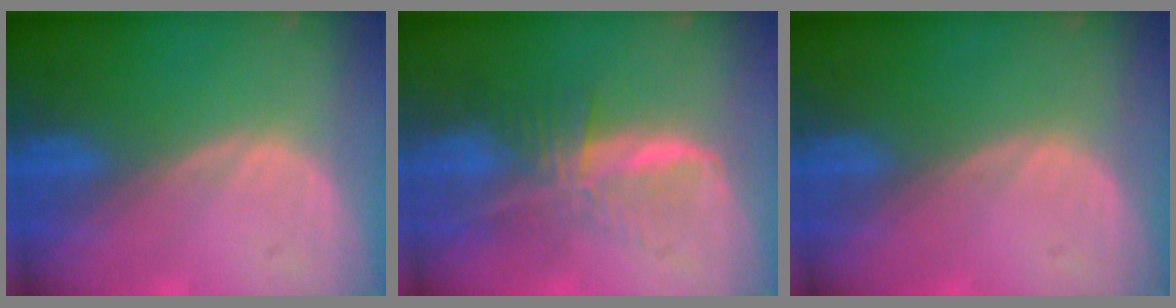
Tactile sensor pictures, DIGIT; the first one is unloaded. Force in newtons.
{"total": 8.0, "press": 6.8, "slide": 4.4}
{"total": 0.0}